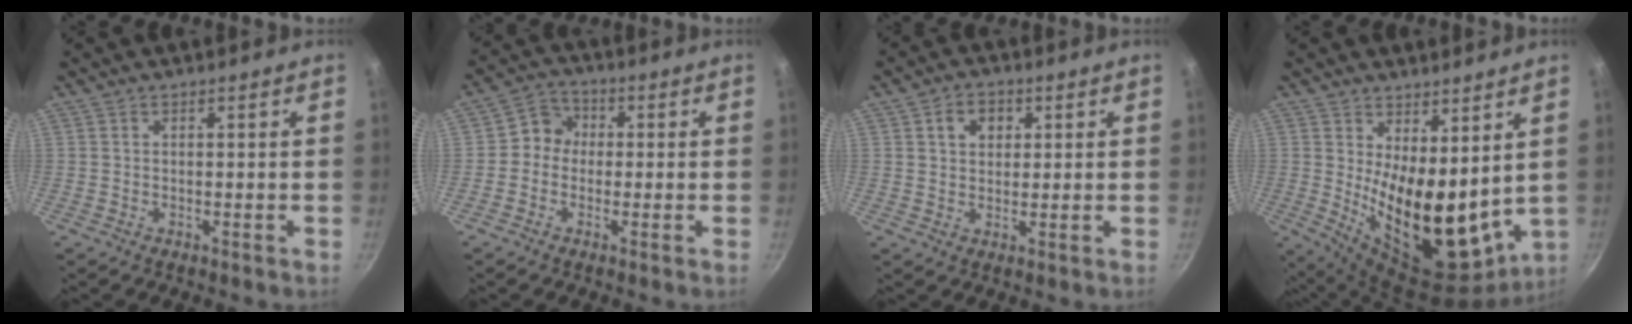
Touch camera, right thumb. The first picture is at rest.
{"total": 5.2, "force": [-0.4, 4.8, 1.9], "torque": [0.001, 0.018, -0.025]}
{"total": 5.1, "force": [1.7, 4.0, 2.6], "torque": [-0.022, 0.004, 0.025]}
{"total": 18.2, "force": [3.3, 8.9, 15.5], "torque": [-0.203, -0.058, 0.076]}